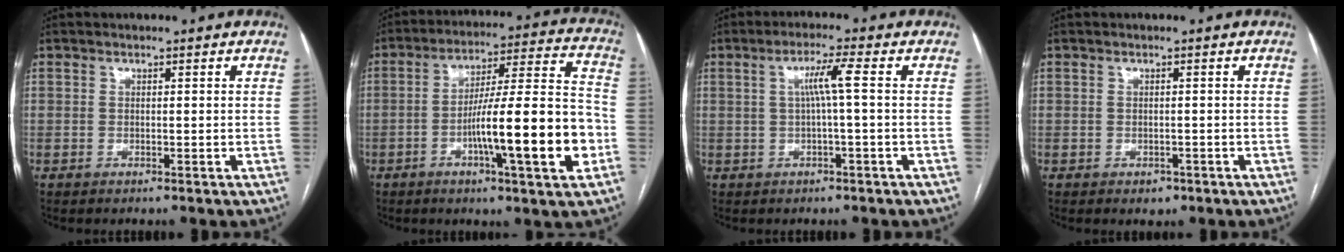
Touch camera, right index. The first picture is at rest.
{"total": 17.8, "force": [-5.3, 1.0, 17.0], "torque": [-0.266, 0.006, -0.081]}
{"total": 4.2, "force": [0.4, -0.6, 4.1], "torque": [-0.076, 0.010, 0.010]}
{"total": 1.6, "force": [-0.9, 1.2, 0.5], "torque": [-0.005, 0.004, -0.006]}